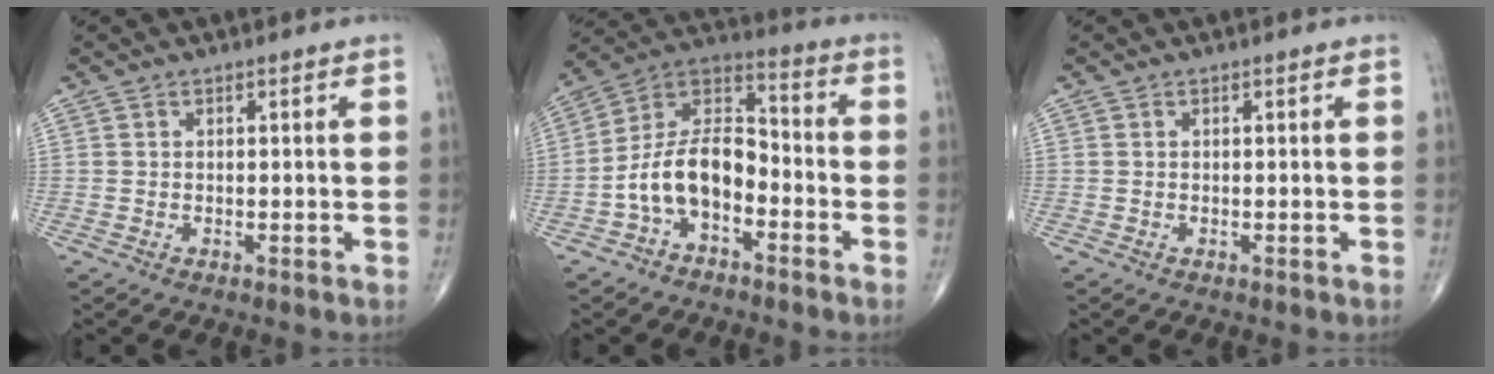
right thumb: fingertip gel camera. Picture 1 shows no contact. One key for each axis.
{"total": 12.3, "fx": -4.3, "fy": 7.1, "fz": 9.1, "tx": -0.153, "ty": 0.062, "tz": -0.091}
{"total": 0.0}